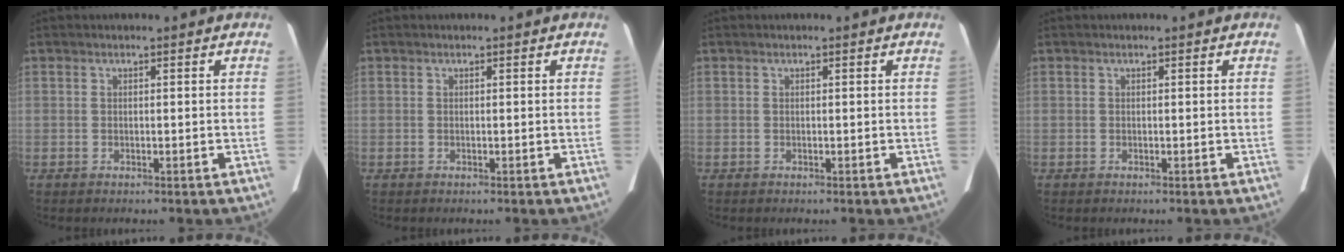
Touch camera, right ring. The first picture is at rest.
{"total": 0.0}
{"total": 0.0}
{"total": 0.0}